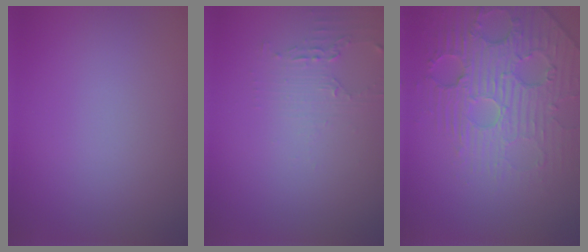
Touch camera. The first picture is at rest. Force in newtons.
{"total": 1.5, "press": 1.5, "slide": 0.4}
{"total": 4.7, "press": 4.4, "slide": 1.7}